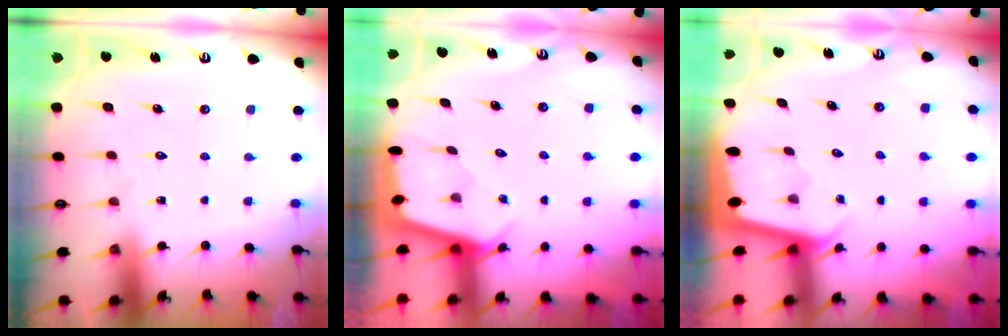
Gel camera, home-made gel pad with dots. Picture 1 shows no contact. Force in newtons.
{"total": 2.4, "press": 2.4, "slide": 0.3}
{"total": 1.8, "press": 1.8, "slide": 0.1}